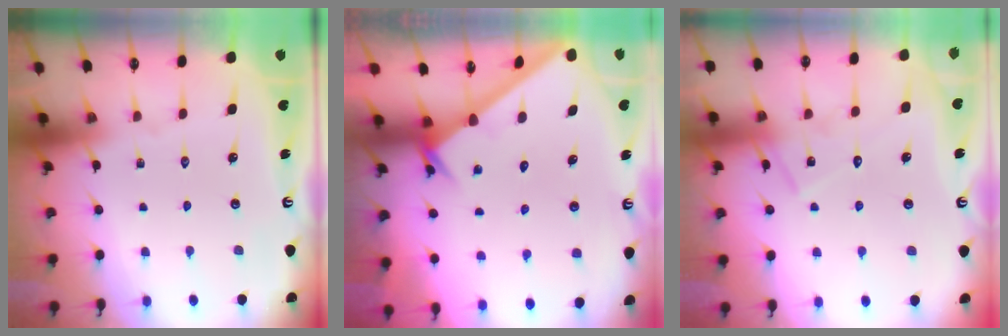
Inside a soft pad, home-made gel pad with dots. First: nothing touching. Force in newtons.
{"total": 2.6, "press": 2.6, "slide": 0.1}
{"total": 11.5, "press": 11.5, "slide": 0.8}